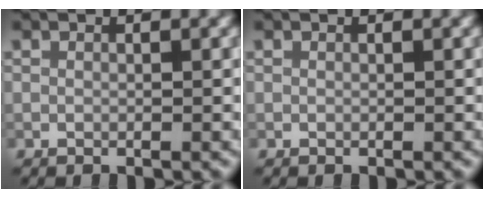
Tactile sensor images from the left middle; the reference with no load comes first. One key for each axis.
{"total": 0.0}